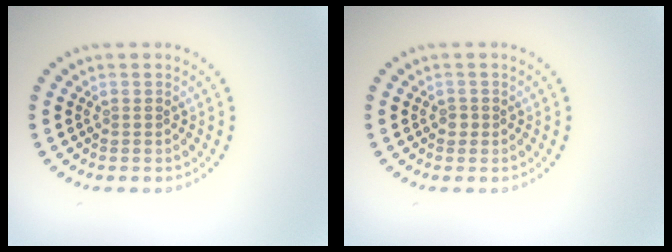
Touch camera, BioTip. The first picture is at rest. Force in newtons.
{"total": 0.7, "press": 0.6, "slide": 0.4}